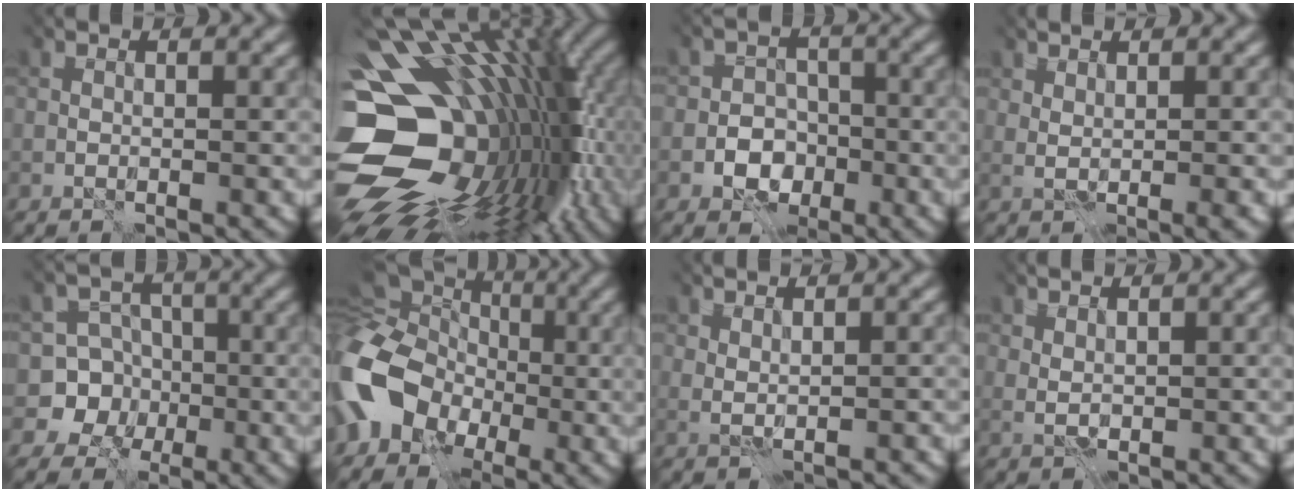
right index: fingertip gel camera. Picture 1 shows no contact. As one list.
[{"total": 18.1, "force": [-2.2, 13.5, 11.9], "torque": [-0.175, -0.017, -0.013]}, {"total": 3.0, "force": [-1.3, 2.5, 1.1], "torque": [0.012, 0.003, -0.038]}, {"total": 1.1, "force": [0.9, -0.3, 0.7], "torque": [-0.012, 0.000, 0.017]}, {"total": 6.5, "force": [-1.5, 6.3, 0.4], "torque": [0.006, 0.010, -0.054]}, {"total": 11.9, "force": [-2.7, 9.6, 6.4], "torque": [-0.147, -0.021, -0.057]}, {"total": 0.9, "force": [0.8, -0.4, 0.1], "torque": [-0.005, 0.000, 0.019]}, {"total": 0.9, "force": [0.9, 0.0, 0.2], "torque": [-0.009, 0.000, 0.020]}]